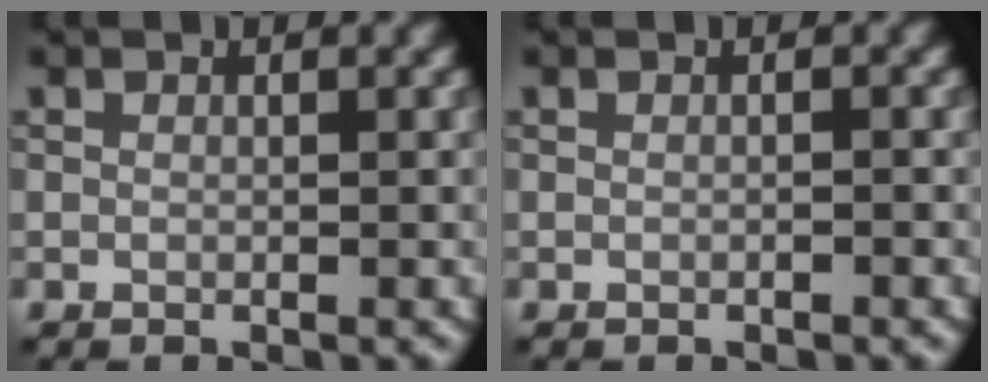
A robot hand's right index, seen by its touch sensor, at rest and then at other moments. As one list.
[{"total": 0.0}]